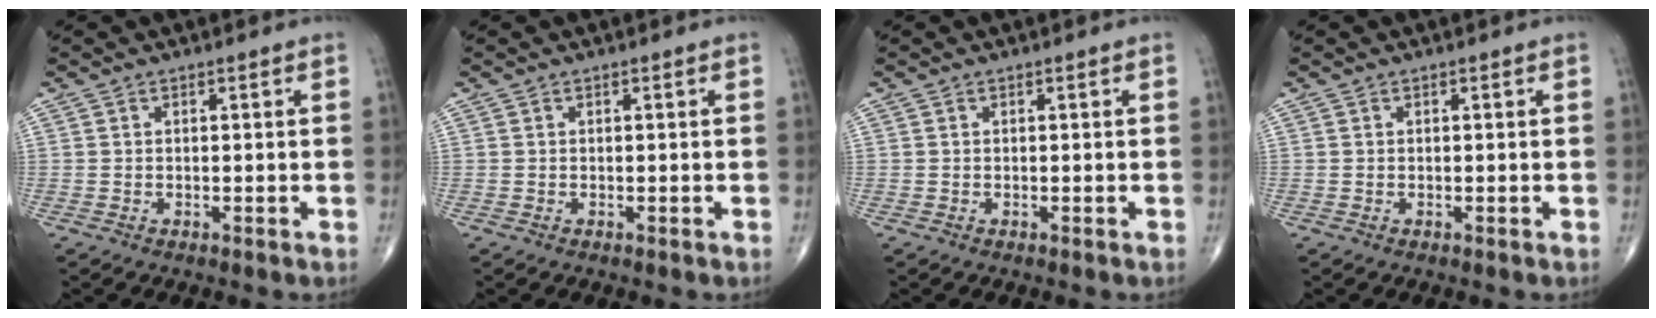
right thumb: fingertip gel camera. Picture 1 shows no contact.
{"total": 0.0}
{"total": 0.0}
{"total": 0.0}